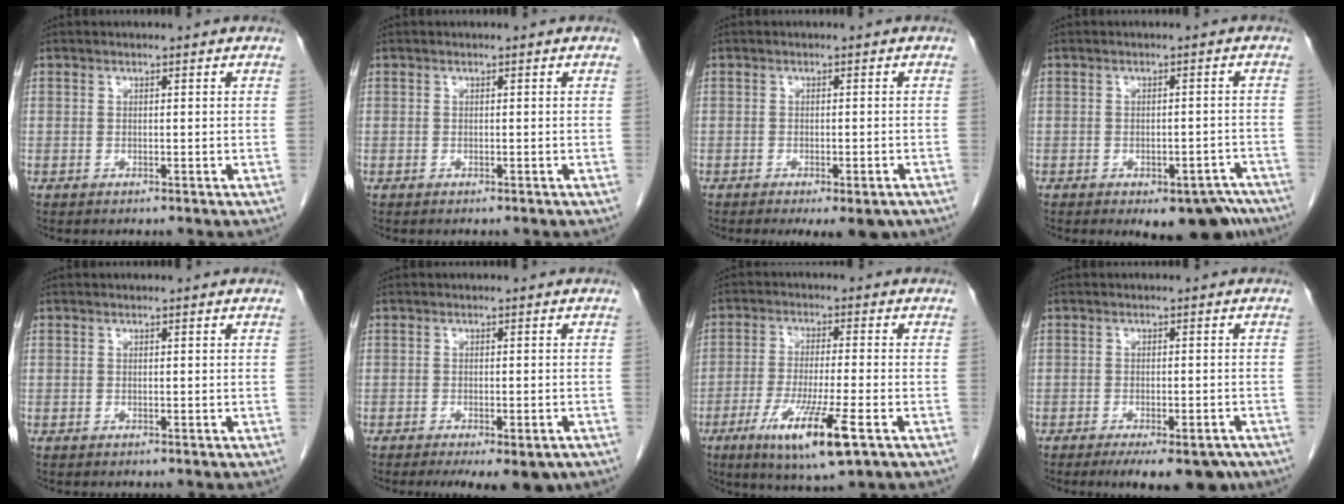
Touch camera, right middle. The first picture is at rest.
{"total": 0.0}
{"total": 5.5, "force": [-3.8, 1.7, 3.5], "torque": [-0.037, -0.008, -0.051]}
{"total": 9.5, "force": [-7.0, 4.2, 4.9], "torque": [-0.037, 0.012, -0.088]}
{"total": 0.0}
{"total": 7.4, "force": [-5.1, 2.5, 4.8], "torque": [-0.056, -0.009, -0.068]}
{"total": 11.4, "force": [-5.3, 0.7, 10.0], "torque": [-0.186, -0.032, -0.087]}
{"total": 9.2, "force": [-6.7, 3.2, 5.4], "torque": [-0.060, -0.007, -0.093]}